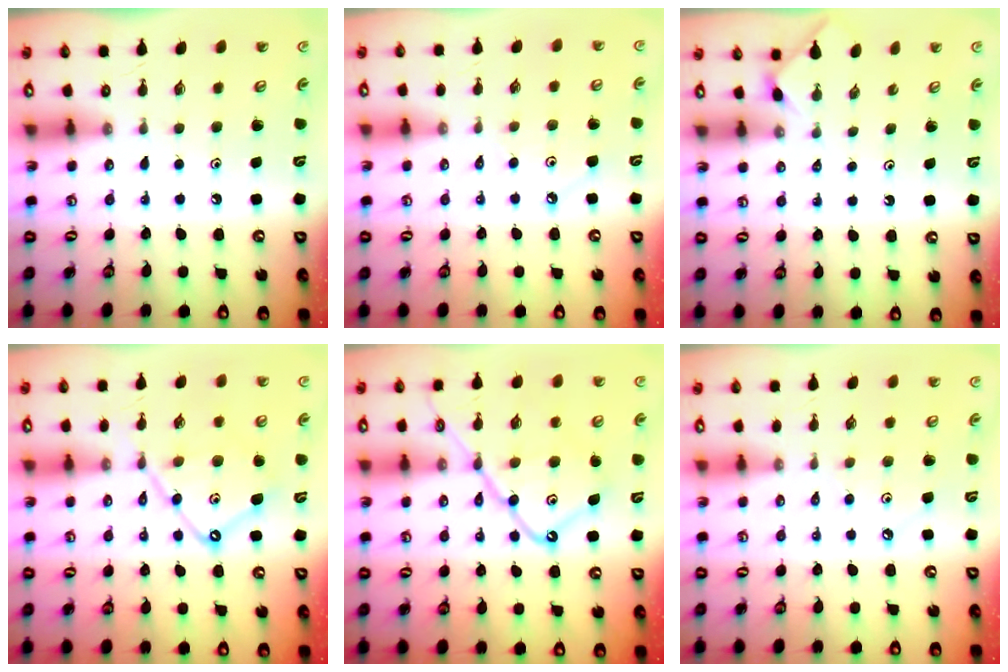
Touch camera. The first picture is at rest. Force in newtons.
{"total": 2.8, "press": 2.7, "slide": 0.5}
{"total": 0.0}
{"total": 12.5, "press": 12.5, "slide": 1.1}
{"total": 17.4, "press": 17.3, "slide": 1.9}
{"total": 4.4, "press": 4.4, "slide": 0.7}